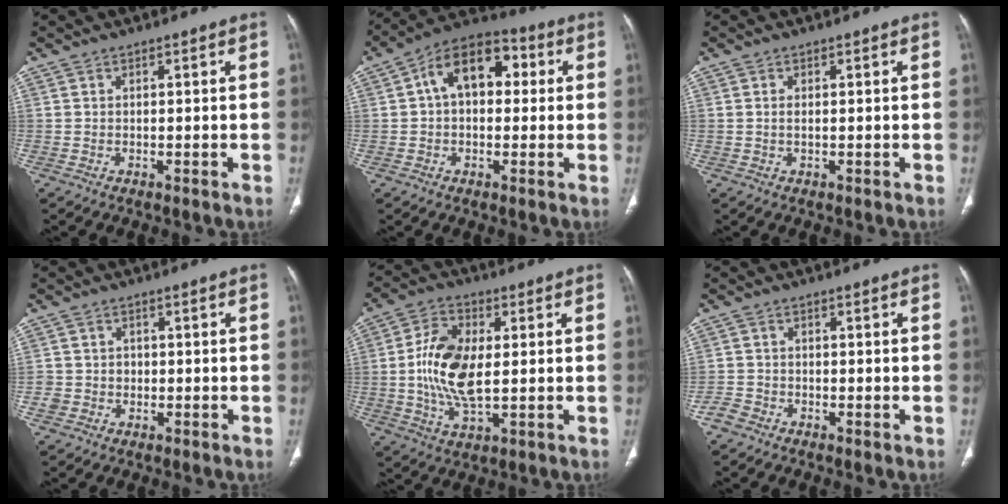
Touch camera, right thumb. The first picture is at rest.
{"total": 12.5, "force": [2.2, 8.1, 9.2], "torque": [-0.119, 0.035, 0.023]}
{"total": 0.9, "force": [0.1, 0.4, 0.8], "torque": [-0.022, 0.001, 0.003]}
{"total": 3.2, "force": [-0.6, 3.1, 0.6], "torque": [0.008, 0.015, -0.009]}
{"total": 12.4, "force": [0.5, 6.3, 10.7], "torque": [-0.212, -0.001, 0.010]}
{"total": 2.1, "force": [-1.6, 1.3, 0.5], "torque": [-0.006, 0.002, -0.036]}